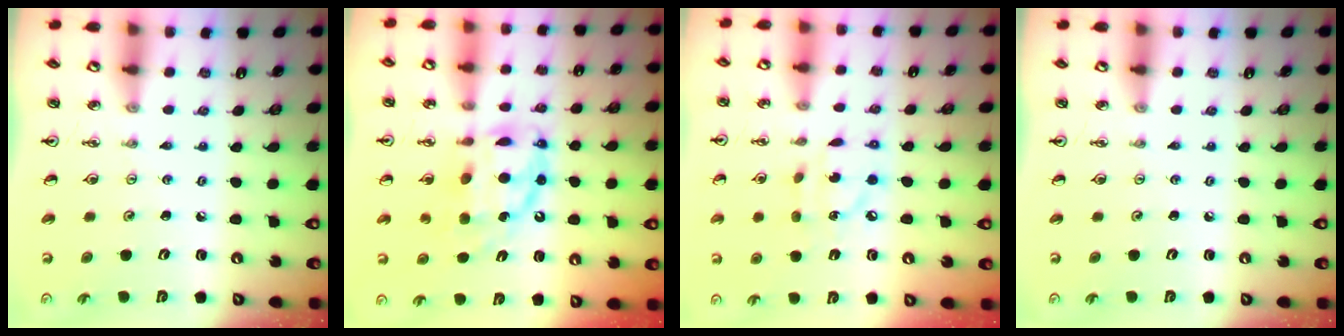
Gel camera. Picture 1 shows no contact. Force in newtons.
{"total": 12.1, "press": 12.0, "slide": 1.2}
{"total": 8.8, "press": 8.8, "slide": 0.4}
{"total": 0.0}